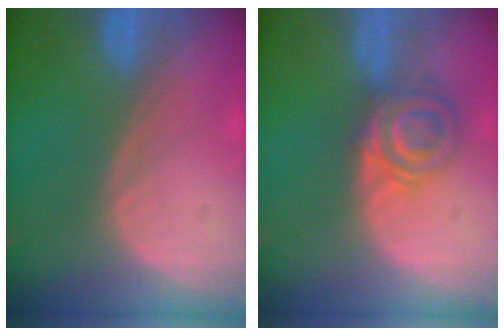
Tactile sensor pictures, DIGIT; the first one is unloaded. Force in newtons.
{"total": 6.9, "press": 5.9, "slide": 3.5}